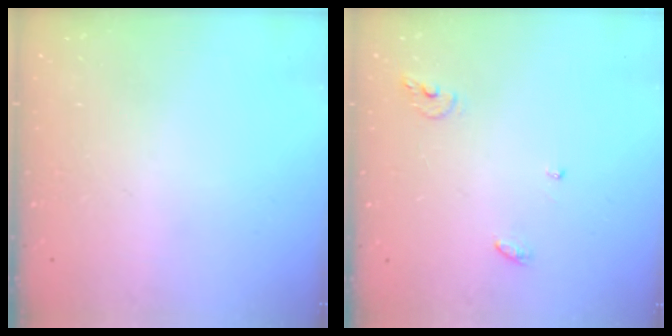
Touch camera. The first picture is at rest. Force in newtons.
{"total": 6.2, "press": 6.2, "slide": 0.2}